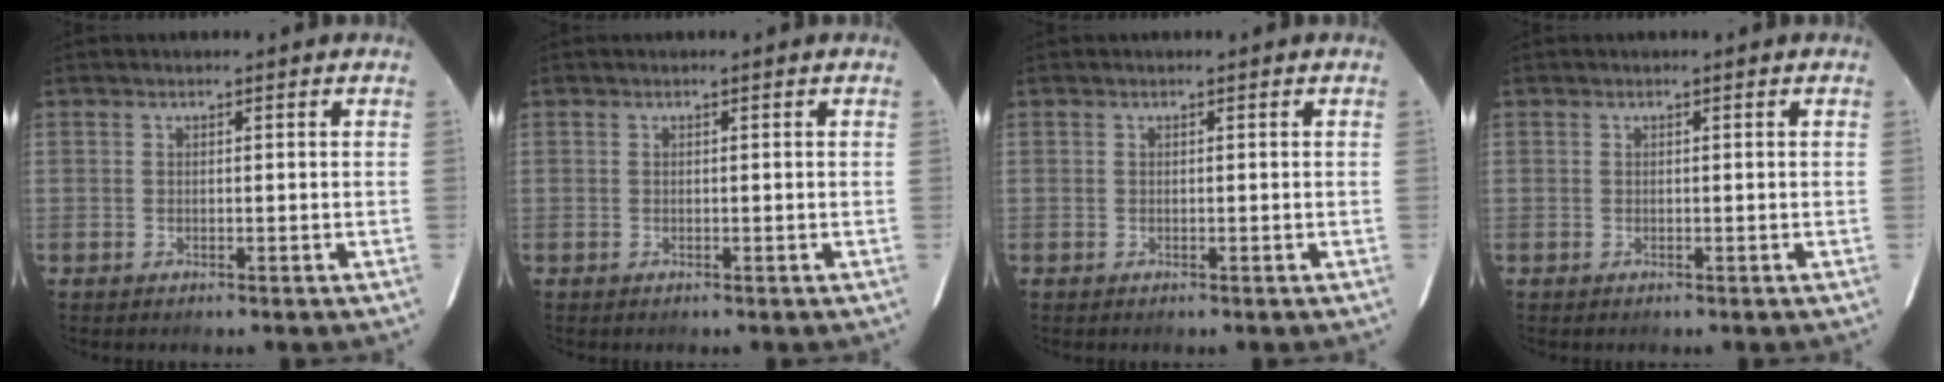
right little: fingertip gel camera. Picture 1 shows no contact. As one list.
[{"total": 0.0}, {"total": 0.0}, {"total": 0.0}]